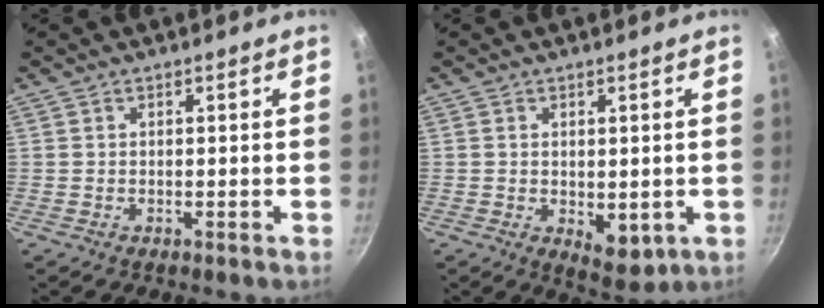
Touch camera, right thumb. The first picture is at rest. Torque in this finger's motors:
{"motor_torque": [-0.31, 0.48, -0.17, 0.18, 0.01]}